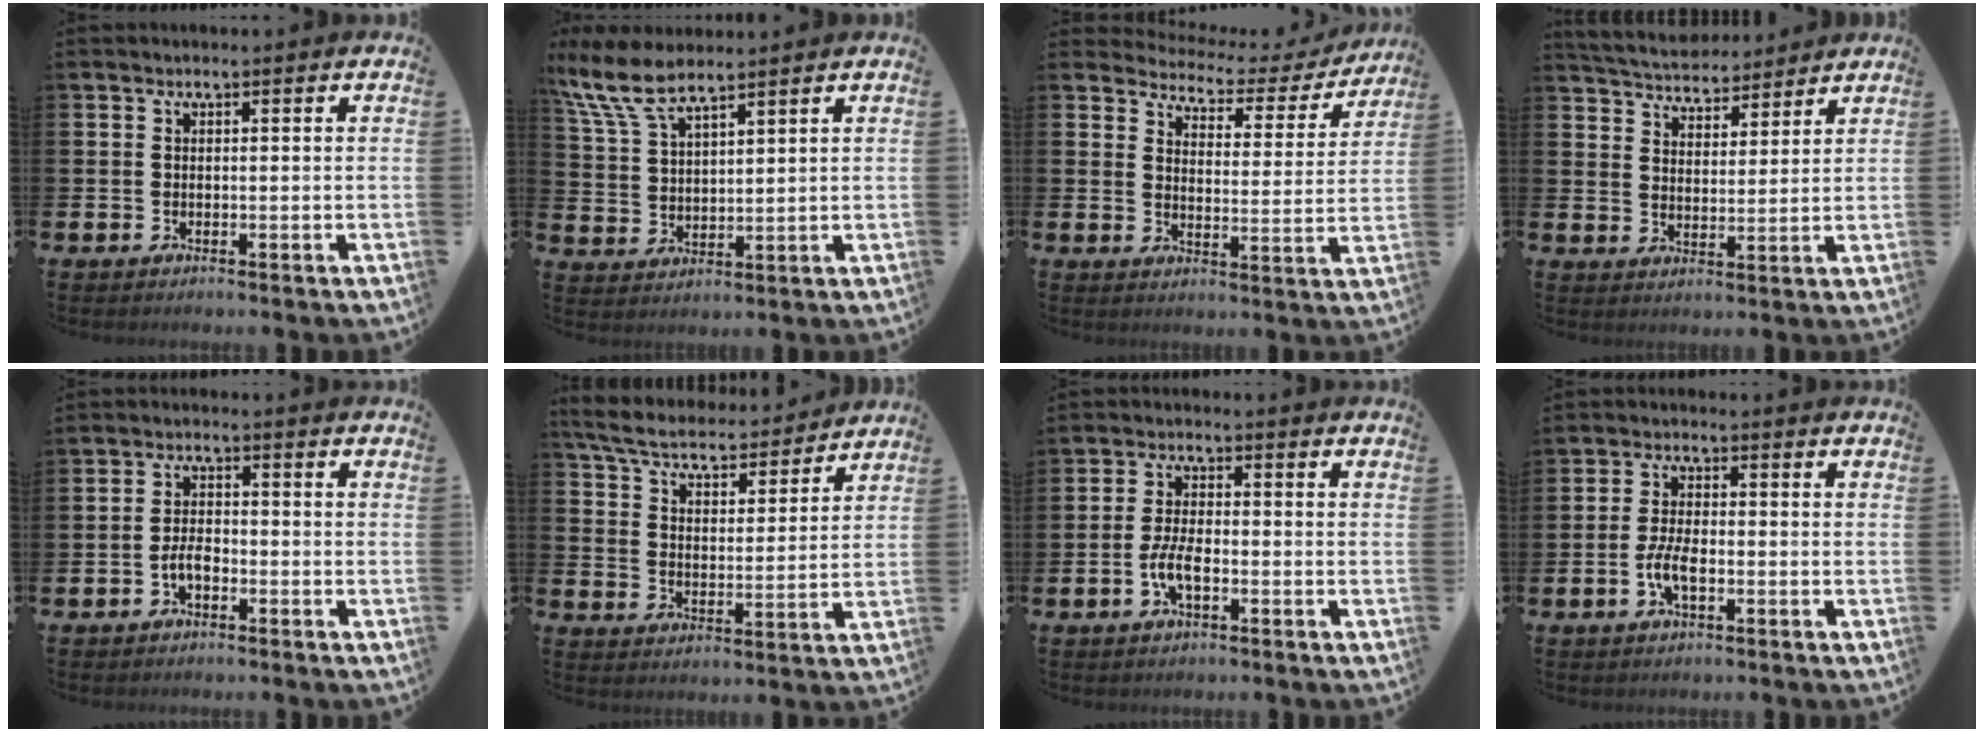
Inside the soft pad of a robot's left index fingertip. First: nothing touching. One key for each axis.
{"total": 7.5, "fx": 6.6, "fy": 1.6, "fz": 3.2, "tx": -0.091, "ty": -0.017, "tz": 0.124}
{"total": 3.3, "fx": 3.0, "fy": 1.2, "fz": 0.5, "tx": -0.027, "ty": -0.033, "tz": 0.039}
{"total": 5.0, "fx": 4.8, "fy": 1.2, "fz": -0.1, "tx": -0.026, "ty": -0.032, "tz": 0.087}
{"total": 2.7, "fx": -1.3, "fy": 1.3, "fz": 2.1, "tx": -0.039, "ty": 0.005, "tz": -0.025}
{"total": 6.1, "fx": 5.7, "fy": 1.3, "fz": 1.5, "tx": -0.059, "ty": -0.042, "tz": 0.095}
{"total": 4.1, "fx": -1.5, "fy": 1.6, "fz": 3.5, "tx": -0.081, "ty": 0.004, "tz": -0.029}
{"total": 4.0, "fx": -1.3, "fy": 1.5, "fz": 3.4, "tx": -0.072, "ty": -0.001, "tz": -0.027}